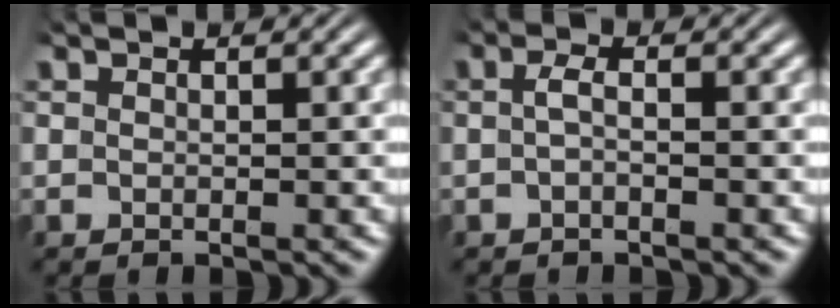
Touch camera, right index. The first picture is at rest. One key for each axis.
{"total": 1.3, "fx": -0.4, "fy": 0.0, "fz": 1.2, "tx": -0.027, "ty": -0.003, "tz": -0.006}